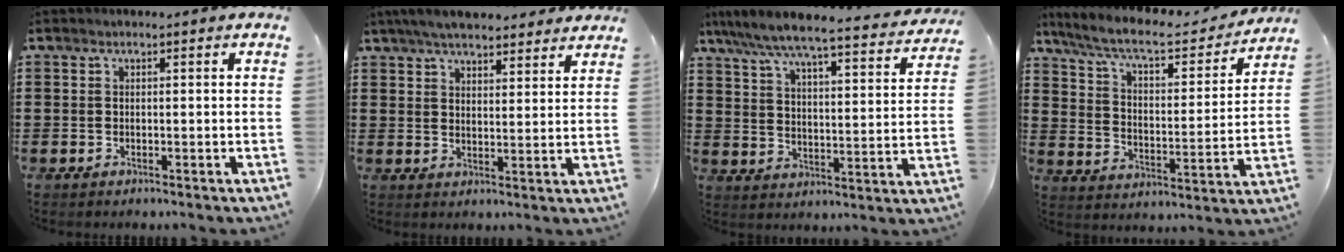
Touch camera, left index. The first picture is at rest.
{"total": 5.4, "force": [5.1, 1.0, 1.6], "torque": [-0.047, -0.008, 0.095]}
{"total": 6.1, "force": [5.5, 0.1, 2.6], "torque": [-0.076, -0.039, 0.088]}
{"total": 7.8, "force": [6.6, 1.2, 3.9], "torque": [-0.105, -0.039, 0.109]}